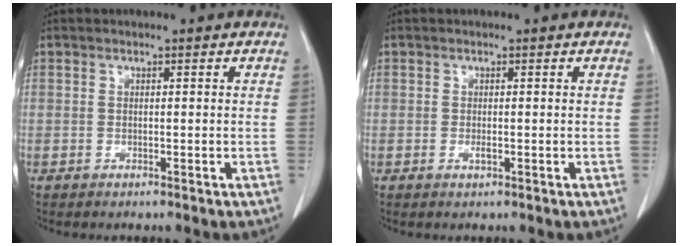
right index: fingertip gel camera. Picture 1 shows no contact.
{"total": 1.3, "force": [-0.4, 0.7, 1.1], "torque": [-0.021, -0.001, -0.003]}